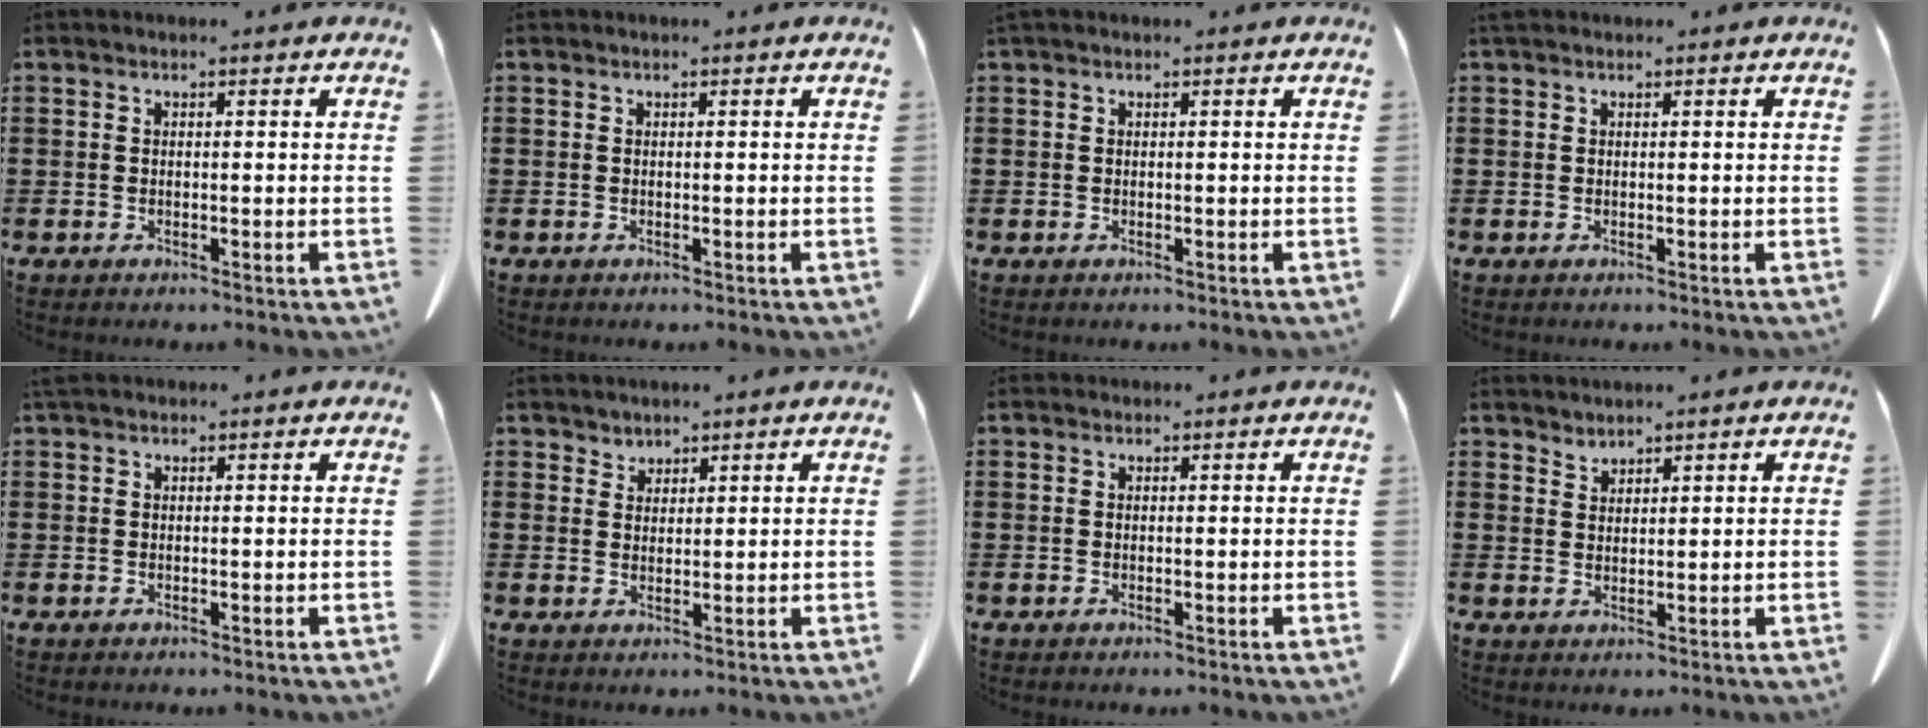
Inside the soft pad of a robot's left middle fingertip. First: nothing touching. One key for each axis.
{"total": 0.0}
{"total": 0.0}
{"total": 0.6, "fx": 0.4, "fy": 0.3, "fz": 0.3, "tx": -0.008, "ty": 0.002, "tz": 0.007}
{"total": 0.8, "fx": 0.6, "fy": 0.4, "fz": 0.4, "tx": -0.012, "ty": 0.002, "tz": 0.011}
{"total": 2.0, "fx": 1.8, "fy": 0.8, "fz": -0.1, "tx": -0.006, "ty": 0.001, "tz": 0.038}
{"total": 0.0}
{"total": 1.9, "fx": 1.9, "fy": 0.2, "fz": -0.2, "tx": 0.000, "ty": -0.004, "tz": 0.038}